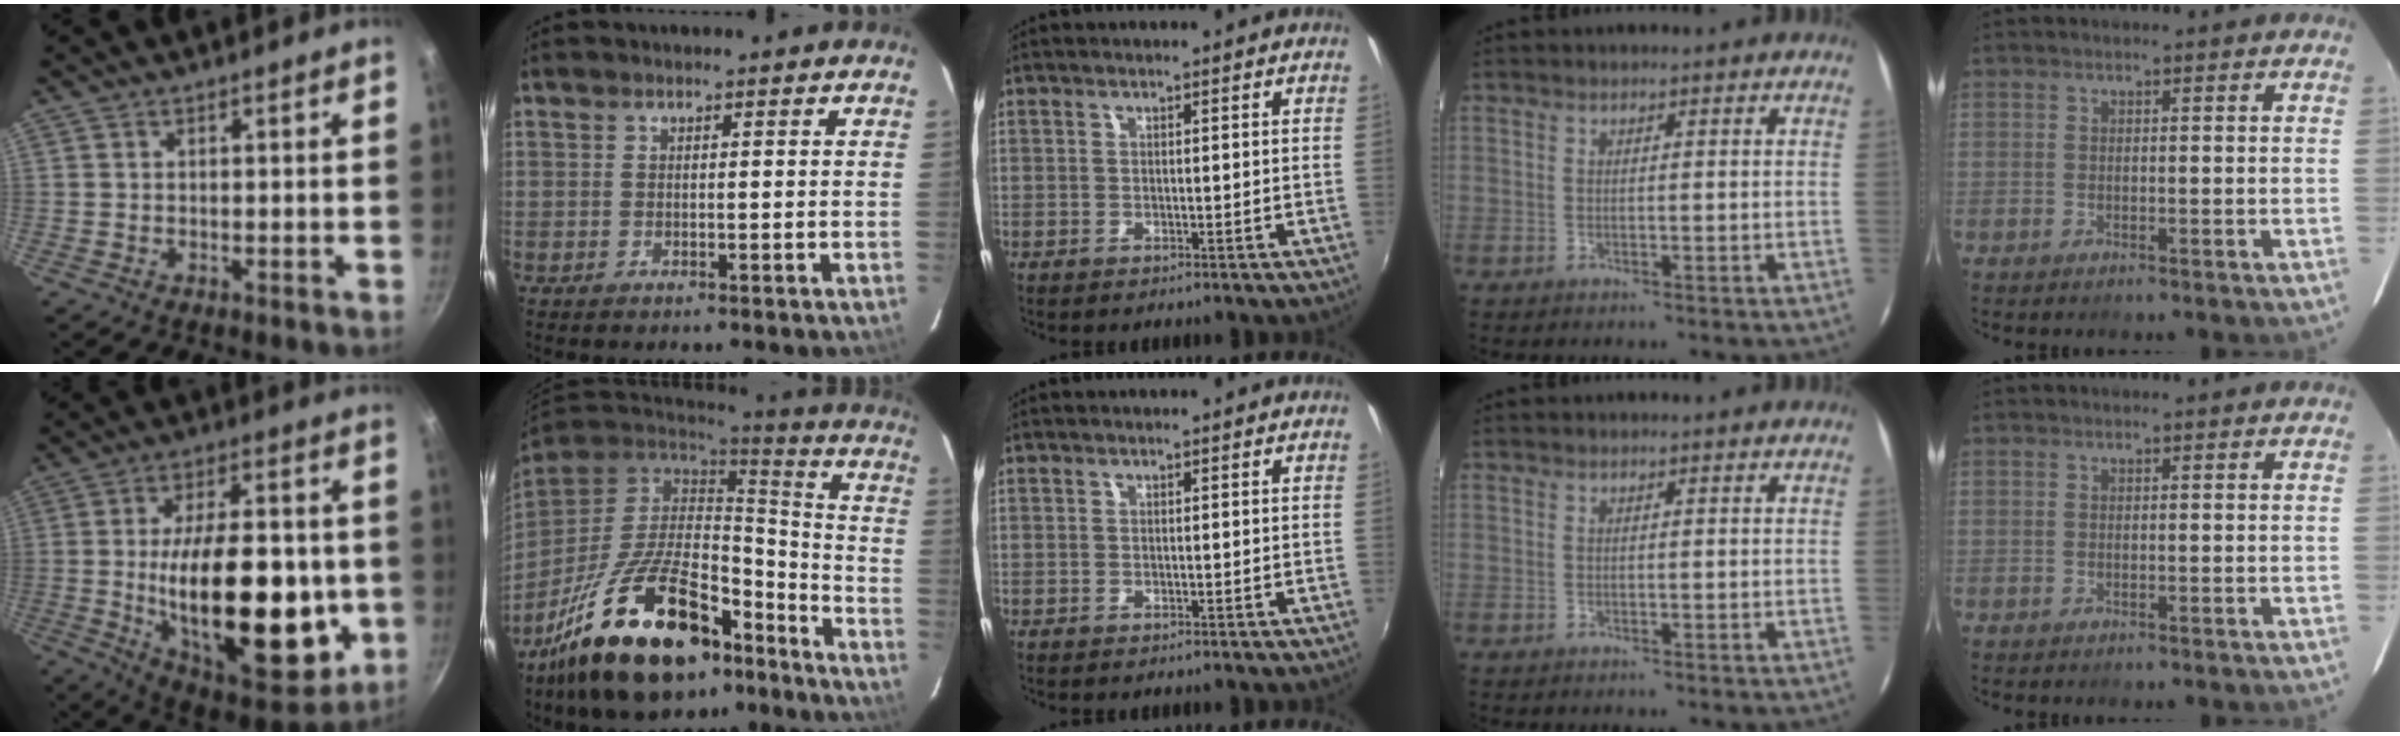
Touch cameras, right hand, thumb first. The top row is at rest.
{"thumb": {"total": 29.8, "force": [-3.7, 14.3, 25.9], "torque": [-0.366, 0.003, -0.041]}, "index": {"total": 28.3, "force": [-17.3, 13.4, 18.0], "torque": [-0.344, -0.005, -0.262]}}